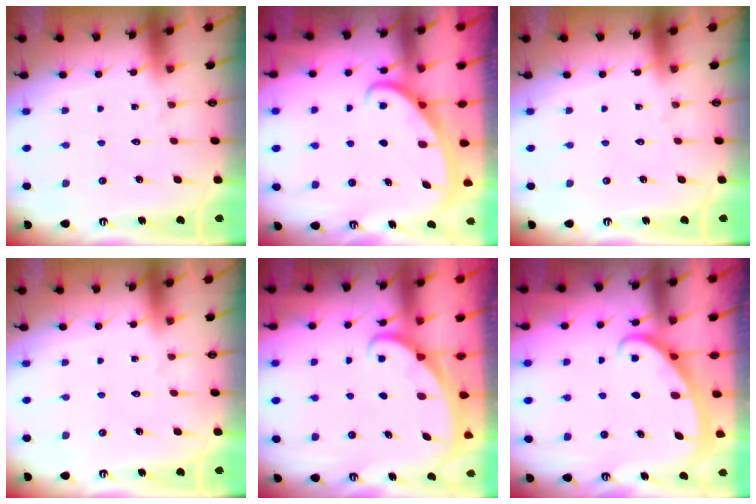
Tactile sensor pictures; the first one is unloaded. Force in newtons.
{"total": 2.5, "press": 2.5, "slide": 0.3}
{"total": 0.0}
{"total": 0.0}
{"total": 1.8, "press": 1.8, "slide": 0.1}
{"total": 2.6, "press": 2.6, "slide": 0.4}